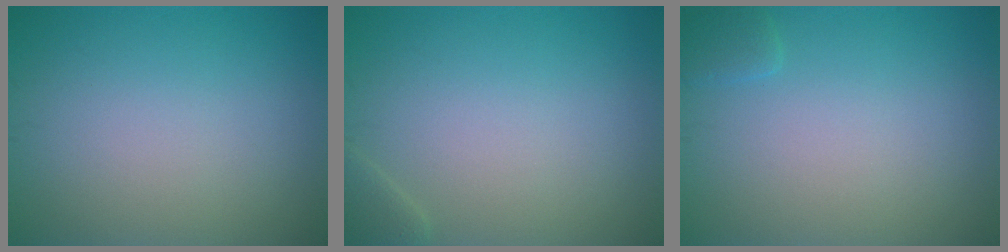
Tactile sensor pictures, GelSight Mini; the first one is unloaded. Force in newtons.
{"total": 1.1, "press": 1.1, "slide": 0.1}
{"total": 0.9, "press": 0.9, "slide": 0.1}